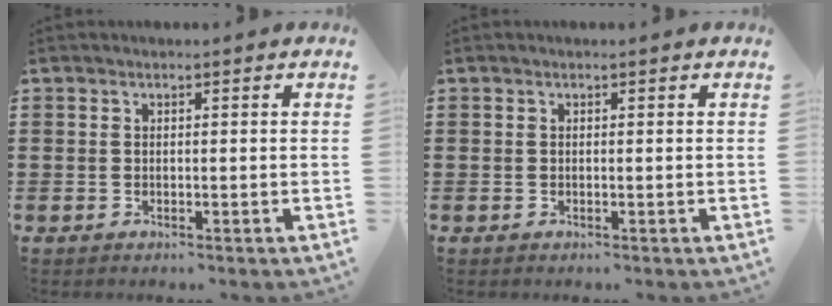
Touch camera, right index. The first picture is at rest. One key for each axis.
{"total": 0.0}